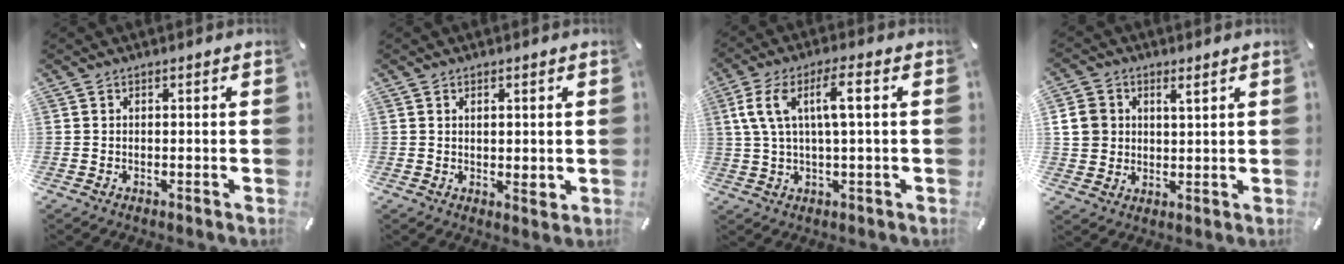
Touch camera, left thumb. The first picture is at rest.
{"total": 1.9, "force": [0.7, 1.0, 1.4], "torque": [-0.021, -0.003, 0.011]}
{"total": 9.3, "force": [2.3, 2.8, 8.5], "torque": [-0.179, 0.002, 0.033]}
{"total": 6.4, "force": [2.2, 5.5, 2.5], "torque": [-0.061, 0.000, 0.038]}